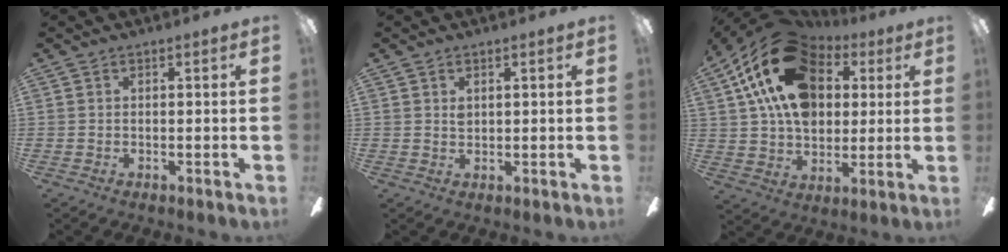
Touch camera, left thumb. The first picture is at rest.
{"total": 1.5, "force": [0.8, 0.8, 1.0], "torque": [-0.015, -0.002, 0.012]}
{"total": 22.9, "force": [9.1, 15.3, 14.4], "torque": [-0.266, -0.022, 0.160]}